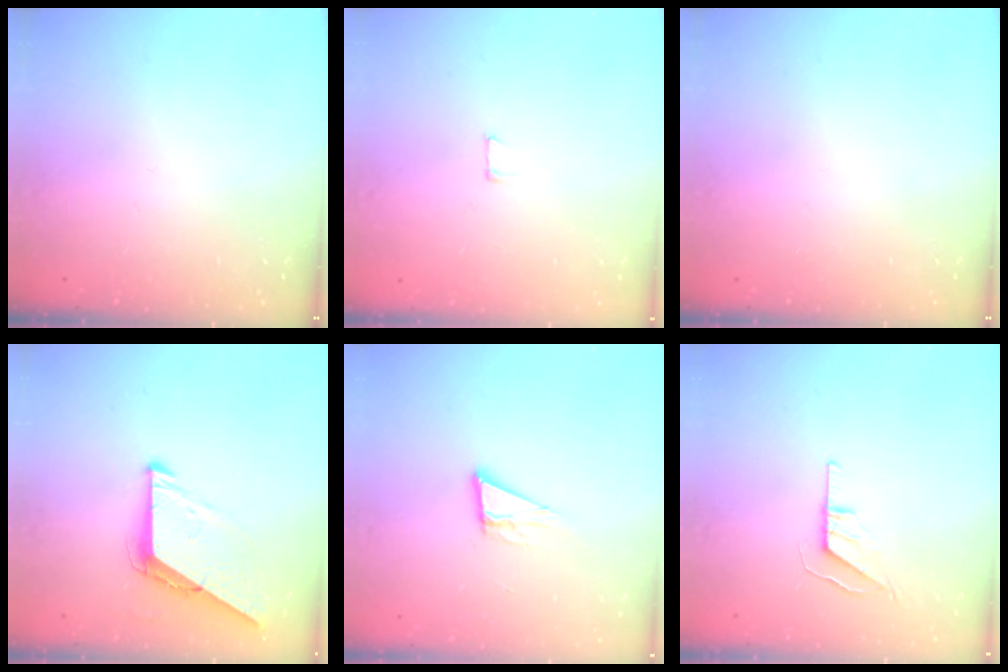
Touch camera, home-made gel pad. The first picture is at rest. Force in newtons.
{"total": 4.3, "press": 4.3, "slide": 0.4}
{"total": 0.0}
{"total": 7.1, "press": 7.1, "slide": 0.5}
{"total": 10.3, "press": 9.7, "slide": 3.3}
{"total": 5.5, "press": 5.5, "slide": 0.4}